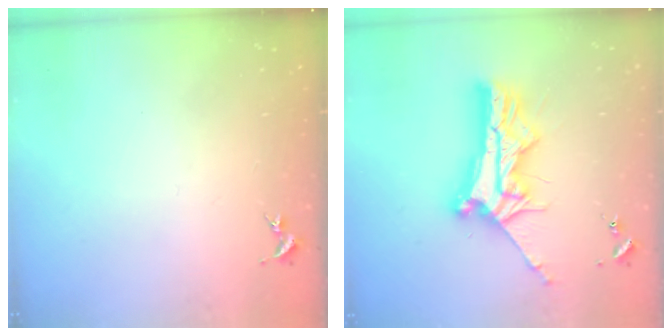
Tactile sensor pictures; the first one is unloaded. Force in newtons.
{"total": 10.4, "press": 10.4, "slide": 1.0}